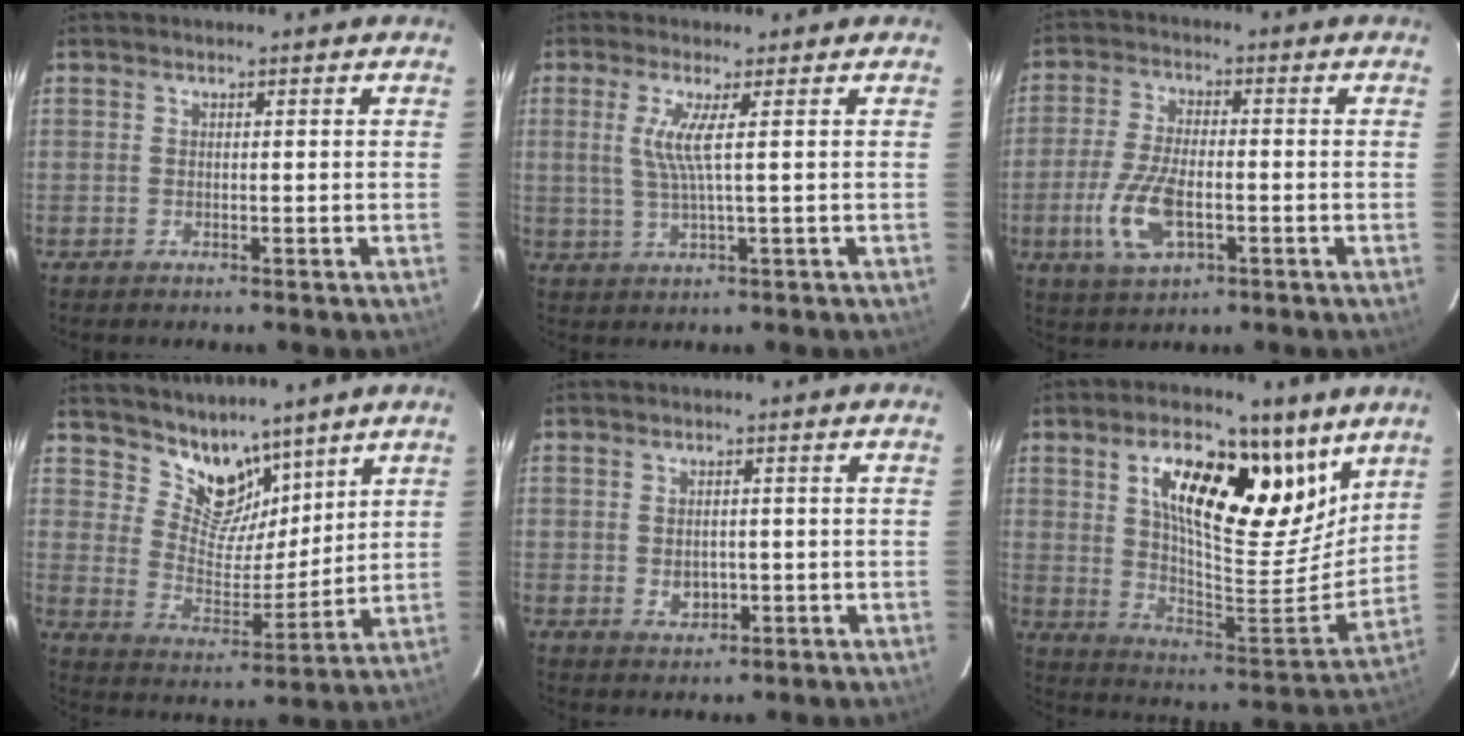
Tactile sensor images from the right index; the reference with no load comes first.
{"total": 4.6, "force": [1.1, -0.6, 4.4], "torque": [-0.085, -0.005, 0.022]}
{"total": 10.3, "force": [-3.1, 4.6, 8.7], "torque": [-0.191, -0.007, -0.056]}
{"total": 10.6, "force": [8.4, 5.6, 3.4], "torque": [-0.060, 0.001, 0.157]}
{"total": 3.5, "force": [-0.4, 2.7, 2.2], "torque": [-0.036, -0.003, -0.002]}
{"total": 22.7, "force": [12.4, 9.3, 16.6], "torque": [-0.261, 0.006, 0.210]}